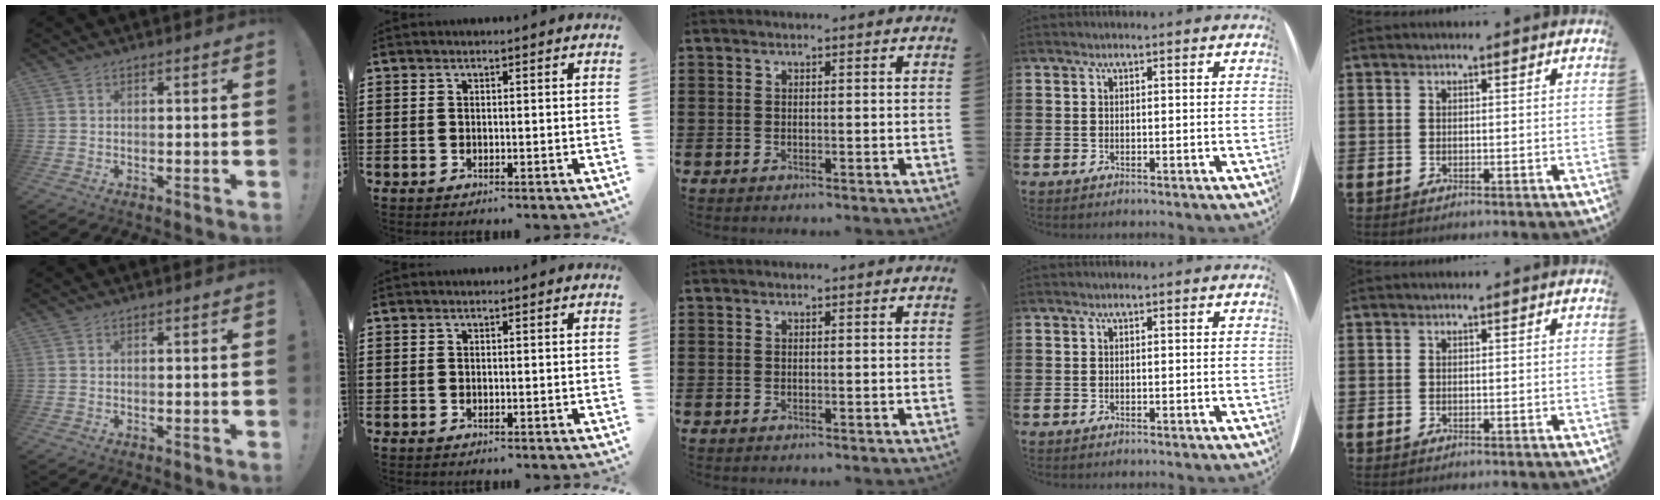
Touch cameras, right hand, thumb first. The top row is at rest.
{}